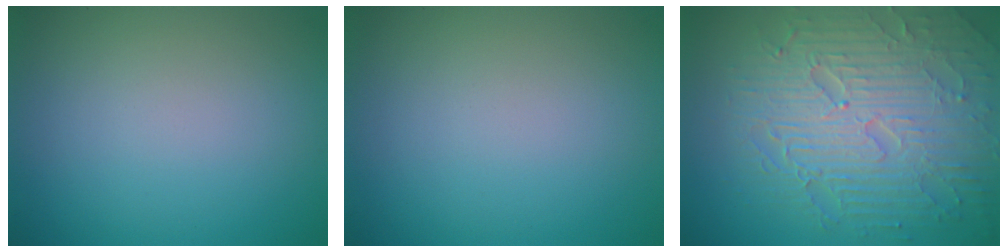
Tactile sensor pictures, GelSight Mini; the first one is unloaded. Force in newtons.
{"total": 0.0}
{"total": 9.0, "press": 6.2, "slide": 6.6}